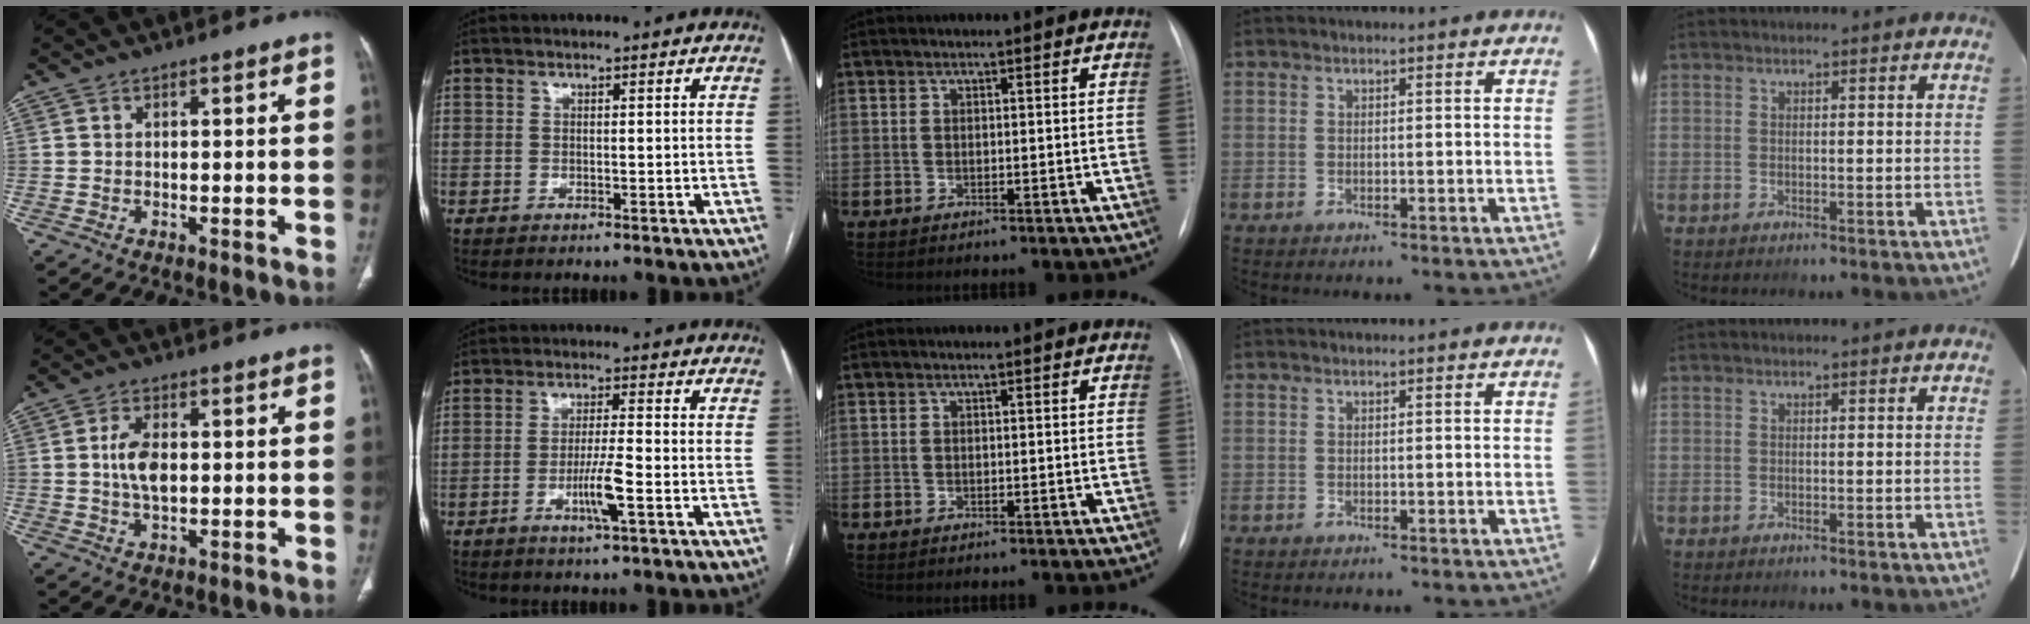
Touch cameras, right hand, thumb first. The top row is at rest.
{"thumb": {"total": 4.7, "force": [0.2, 2.6, 3.9], "torque": [-0.074, 0.005, 0.003]}, "index": {"total": 3.8, "force": [-1.4, 0.1, 3.5], "torque": [-0.066, -0.005, -0.026]}}